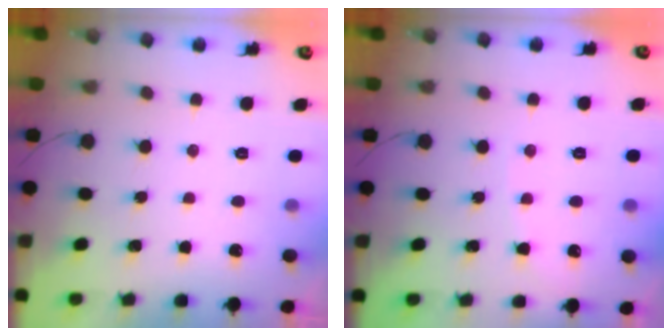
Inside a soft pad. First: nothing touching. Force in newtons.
{"total": 3.8, "press": 3.7, "slide": 0.5}